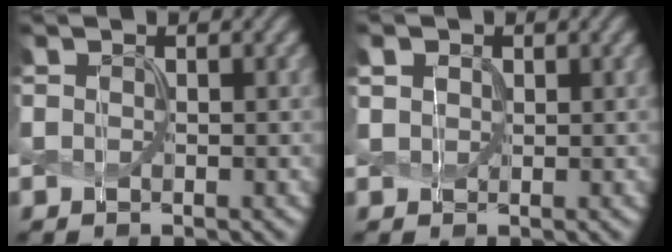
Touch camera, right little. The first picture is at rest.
{"total": 1.6, "force": [0.8, 1.2, 0.6], "torque": [-0.017, 0.005, 0.011]}